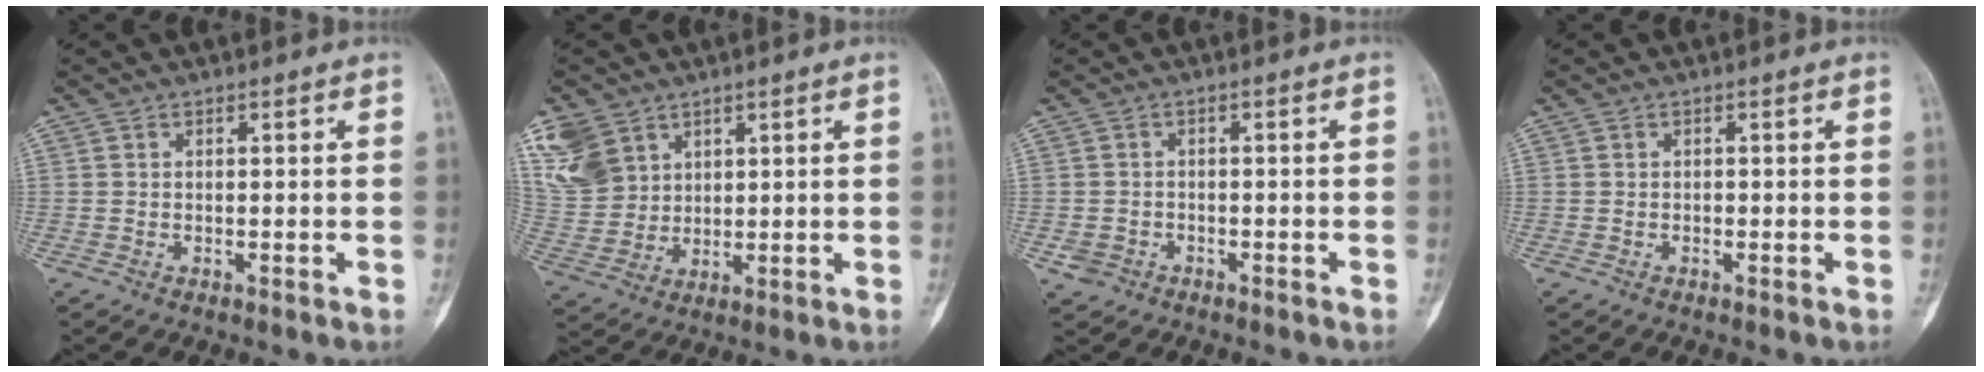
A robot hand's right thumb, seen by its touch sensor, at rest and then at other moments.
{"total": 11.1, "force": [6.2, 8.1, 4.4], "torque": [-0.080, -0.015, 0.142]}
{"total": 2.5, "force": [-1.3, 2.0, 0.6], "torque": [-0.010, 0.015, -0.020]}
{"total": 0.0}